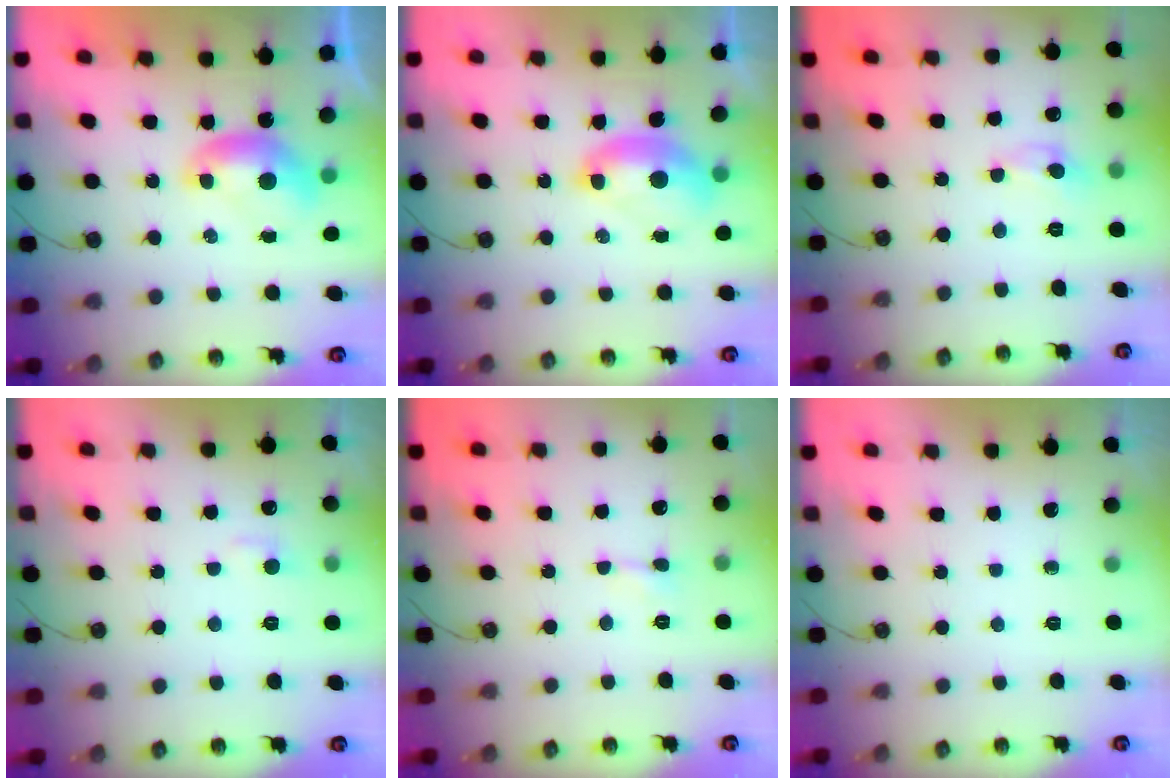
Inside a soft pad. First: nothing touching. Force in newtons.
{"total": 2.9, "press": 2.9, "slide": 0.6}
{"total": 0.0}
{"total": 2.7, "press": 2.6, "slide": 0.5}
{"total": 0.8, "press": 0.8, "slide": 0.3}
{"total": 0.0}